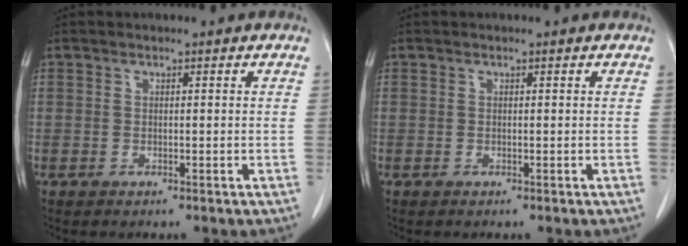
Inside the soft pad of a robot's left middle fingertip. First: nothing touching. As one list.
[{"total": 0.0}]